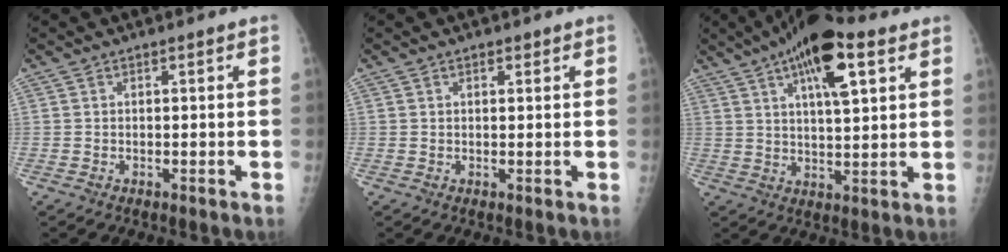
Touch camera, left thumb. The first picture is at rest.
{"total": 1.2, "force": [0.7, 0.7, 0.7], "torque": [-0.006, -0.002, 0.008]}
{"total": 13.6, "force": [6.8, 4.5, 10.9], "torque": [-0.161, -0.009, 0.108]}